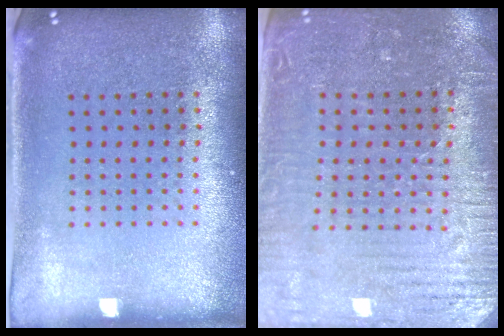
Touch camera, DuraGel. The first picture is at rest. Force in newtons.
{"total": 3.5, "press": 3.3, "slide": 1.1}